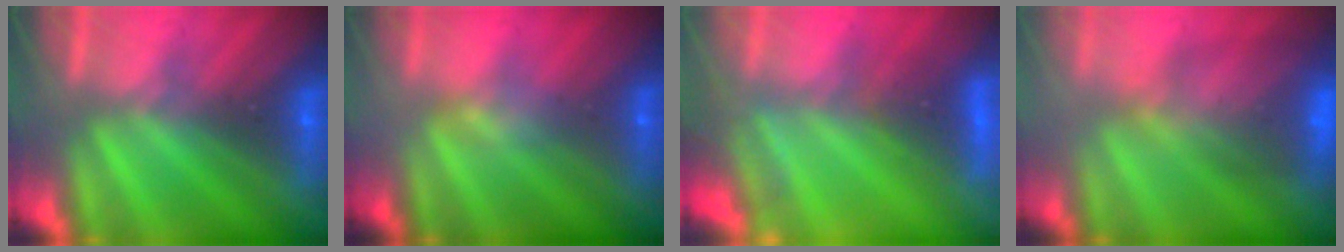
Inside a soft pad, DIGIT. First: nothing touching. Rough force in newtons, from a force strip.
{"total": 2.3}
{"total": 4.9}
{"total": 8.7}